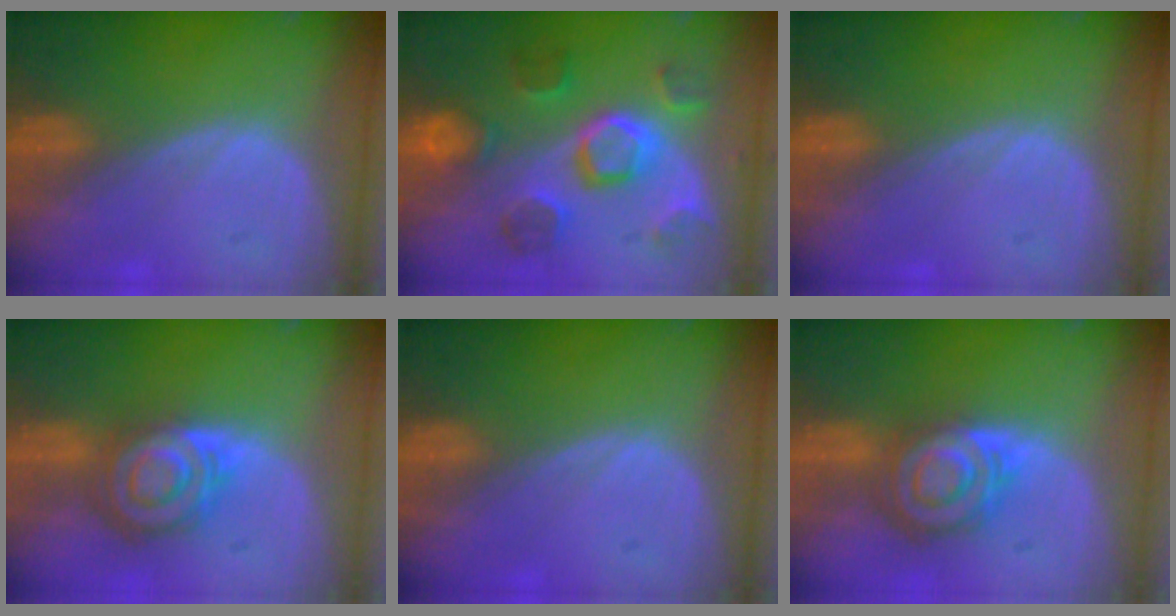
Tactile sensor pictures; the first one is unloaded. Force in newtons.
{"total": 9.3, "press": 9.1, "slide": 1.9}
{"total": 0.0}
{"total": 8.0, "press": 7.1, "slide": 3.7}
{"total": 0.0}
{"total": 8.0, "press": 7.1, "slide": 3.7}